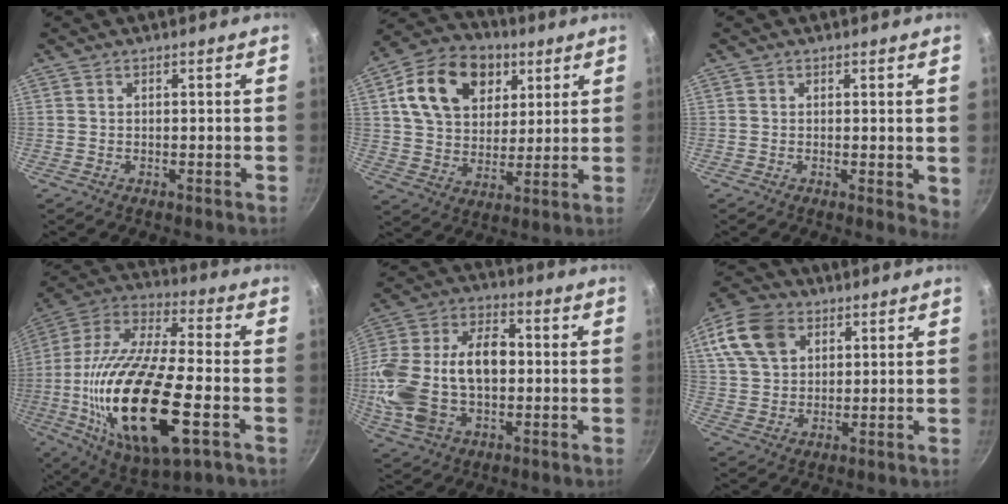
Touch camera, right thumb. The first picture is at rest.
{"total": 18.2, "force": [6.8, 13.1, 10.6], "torque": [-0.157, -0.003, 0.108]}
{"total": 3.0, "force": [0.2, 1.2, 2.7], "torque": [-0.032, -0.008, 0.002]}
{"total": 29.1, "force": [-6.8, 11.0, 26.1], "torque": [-0.503, 0.013, -0.123]}
{"total": 20.8, "force": [-1.3, 13.0, 16.2], "torque": [-0.299, 0.035, -0.021]}
{"total": 13.2, "force": [5.7, 9.2, 7.5], "torque": [-0.130, 0.004, 0.102]}